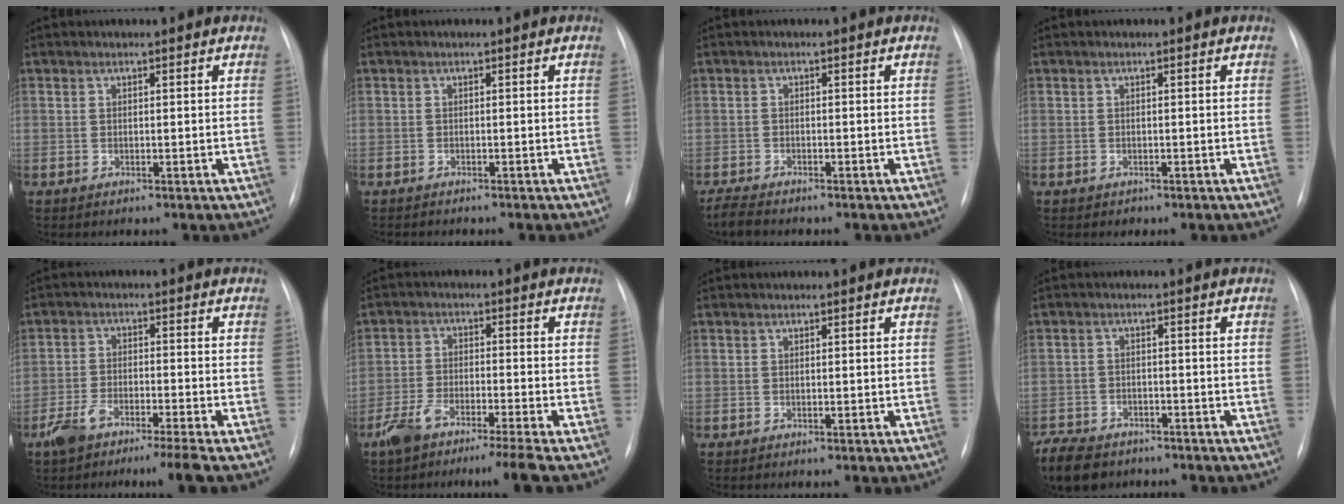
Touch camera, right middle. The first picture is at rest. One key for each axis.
{"total": 2.6, "fx": -2.2, "fy": 0.7, "fz": 1.1, "tx": -0.018, "ty": -0.005, "tz": -0.021}
{"total": 3.0, "fx": -2.7, "fy": 0.6, "fz": 1.2, "tx": -0.023, "ty": -0.010, "tz": -0.043}
{"total": 0.6, "fx": -0.3, "fy": 0.5, "fz": 0.1, "tx": -0.005, "ty": 0.002, "tz": -0.003}
{"total": 7.1, "fx": -5.1, "fy": 0.3, "fz": 4.9, "tx": -0.098, "ty": -0.012, "tz": -0.094}
{"total": 8.1, "fx": -6.0, "fy": 0.1, "fz": 5.5, "tx": -0.108, "ty": -0.014, "tz": -0.107}
{"total": 0.0}
{"total": 9.9, "fx": -7.5, "fy": 5.2, "fz": 3.8, "tx": -0.082, "ty": -0.008, "tz": -0.115}